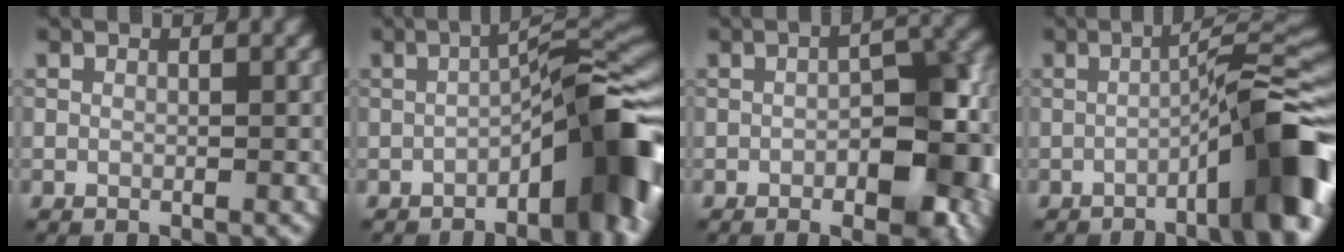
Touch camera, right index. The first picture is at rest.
{"total": 9.7, "force": [-3.4, 2.3, 8.8], "torque": [-0.103, 0.022, -0.059]}
{"total": 8.7, "force": [-2.3, 4.2, 7.3], "torque": [-0.083, 0.006, -0.034]}
{"total": 10.0, "force": [-4.1, 1.7, 8.9], "torque": [-0.104, 0.026, -0.066]}